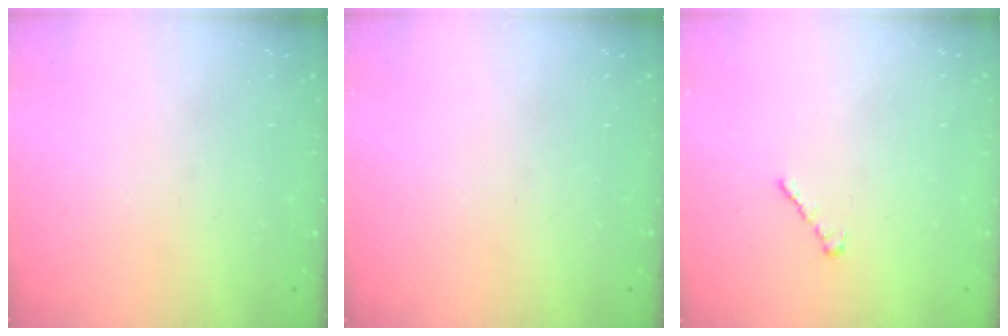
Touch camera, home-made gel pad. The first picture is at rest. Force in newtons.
{"total": 0.0}
{"total": 1.4, "press": 1.3, "slide": 0.5}